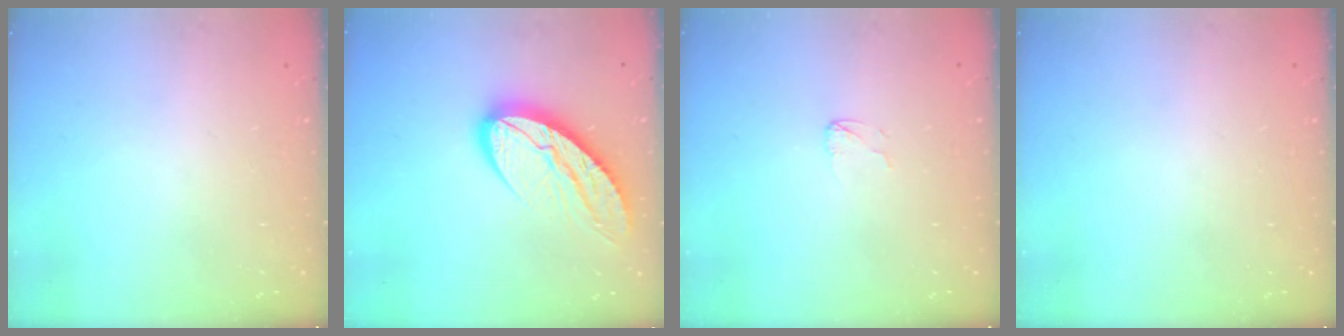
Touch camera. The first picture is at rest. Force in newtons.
{"total": 13.2, "press": 13.2, "slide": 1.1}
{"total": 2.9, "press": 2.8, "slide": 0.3}
{"total": 0.0}